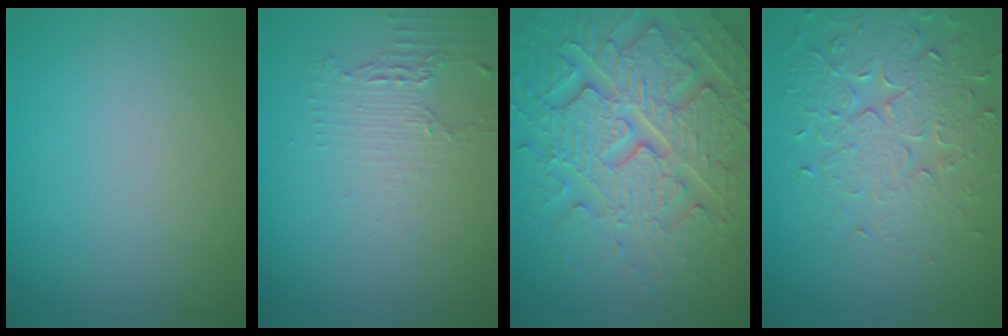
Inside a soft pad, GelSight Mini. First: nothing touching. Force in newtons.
{"total": 2.3, "press": 1.7, "slide": 1.5}
{"total": 8.2, "press": 7.9, "slide": 1.8}
{"total": 5.1, "press": 4.7, "slide": 1.9}